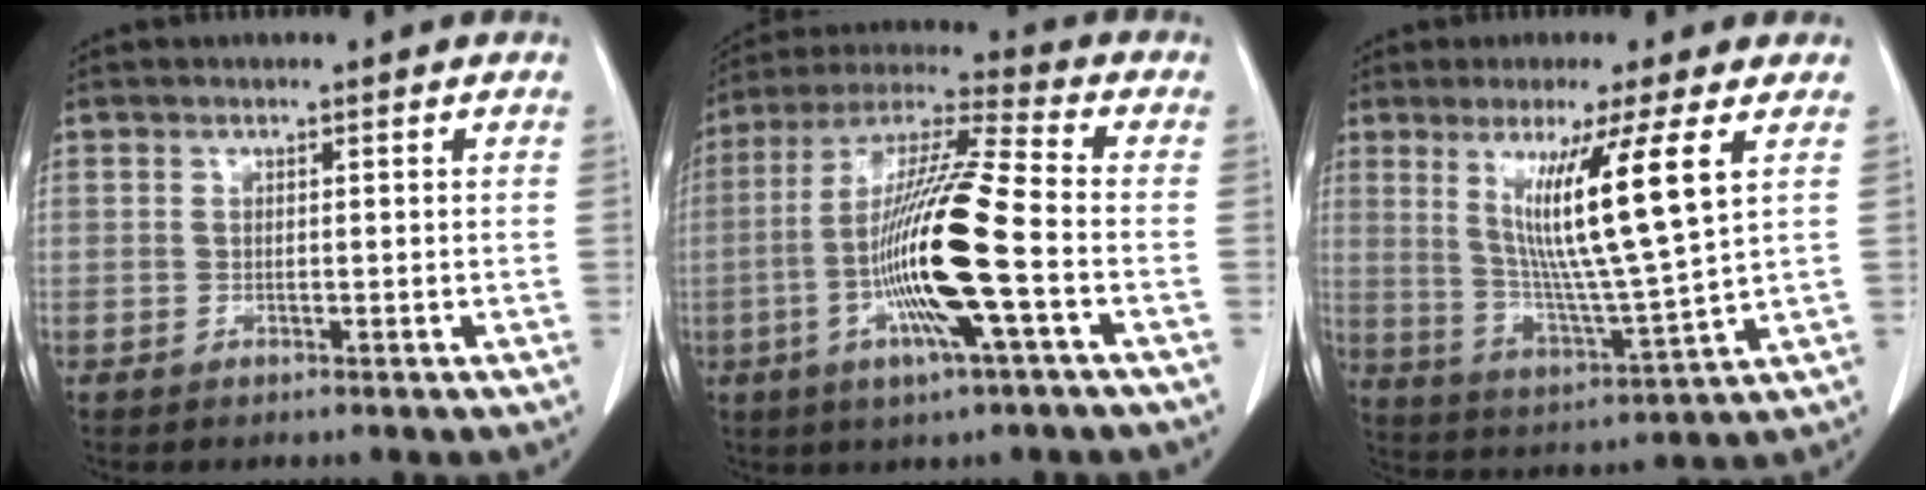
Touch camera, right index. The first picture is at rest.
{"total": 16.5, "force": [-4.0, 0.1, 16.0], "torque": [-0.316, -0.006, -0.084]}
{"total": 13.4, "force": [4.8, -1.3, 12.4], "torque": [-0.223, -0.025, 0.088]}